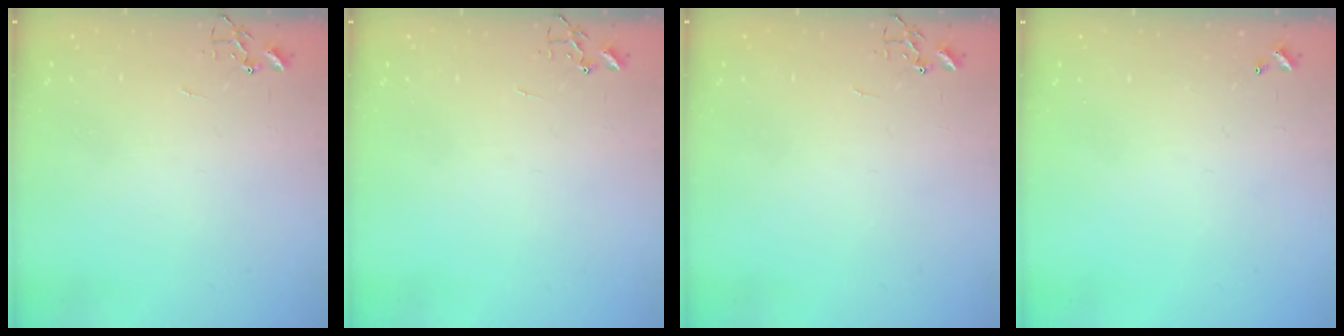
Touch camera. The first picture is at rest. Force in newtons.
{"total": 0.0}
{"total": 0.0}
{"total": 0.0}